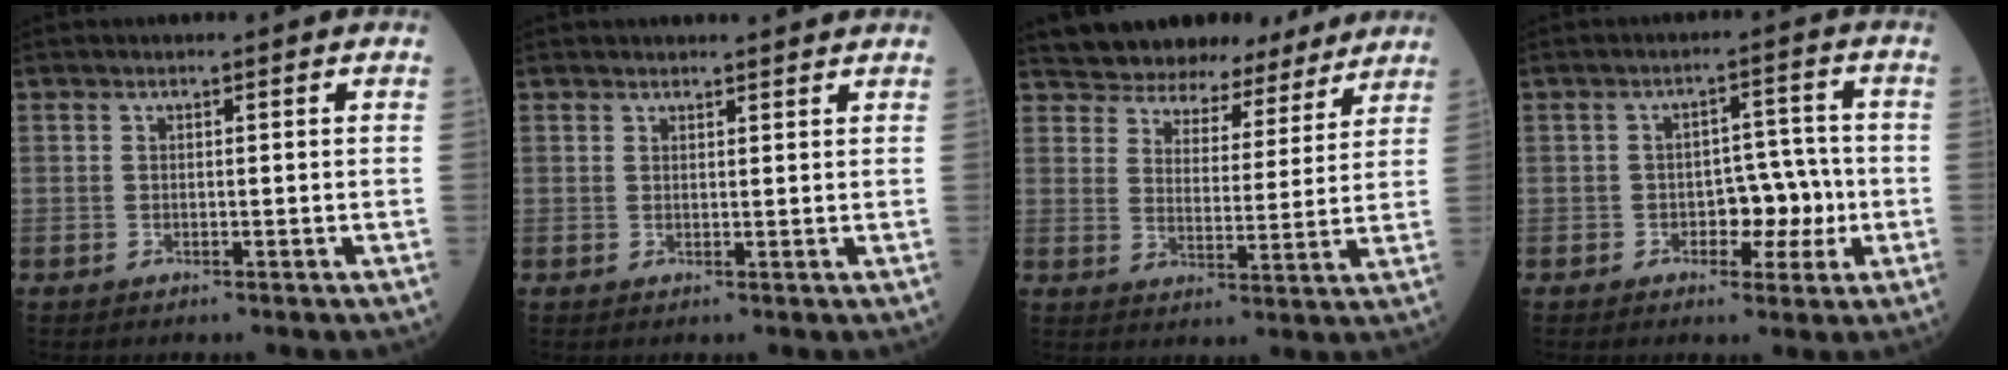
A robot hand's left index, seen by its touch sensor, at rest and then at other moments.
{"total": 2.9, "force": [2.9, 0.5, 0.1], "torque": [0.001, 0.010, 0.034]}
{"total": 13.4, "force": [12.5, 4.2, 2.3], "torque": [-0.020, 0.009, 0.165]}
{"total": 5.3, "force": [-1.6, 3.1, 4.0], "torque": [-0.052, 0.013, -0.023]}